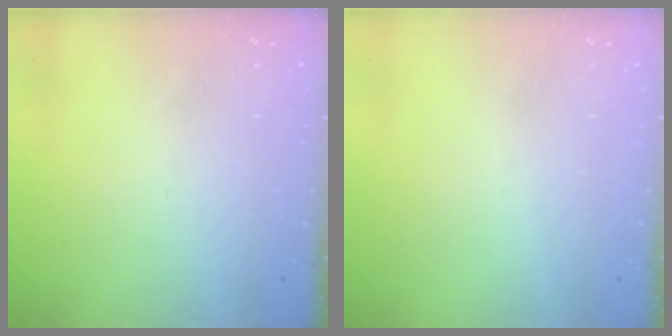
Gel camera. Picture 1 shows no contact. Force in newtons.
{"total": 1.6, "press": 1.6, "slide": 0.1}